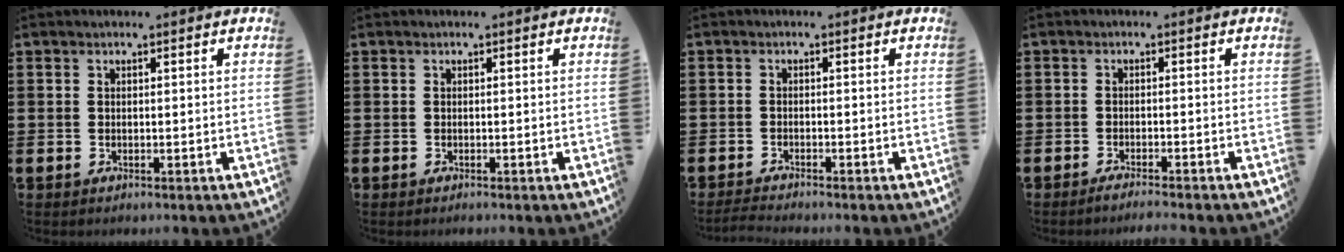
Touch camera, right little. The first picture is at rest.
{"total": 0.0}
{"total": 1.3, "force": [-1.2, 0.0, 0.5], "torque": [-0.008, 0.001, -0.023]}
{"total": 1.4, "force": [-1.2, -0.1, 0.6], "torque": [-0.009, 0.000, -0.024]}